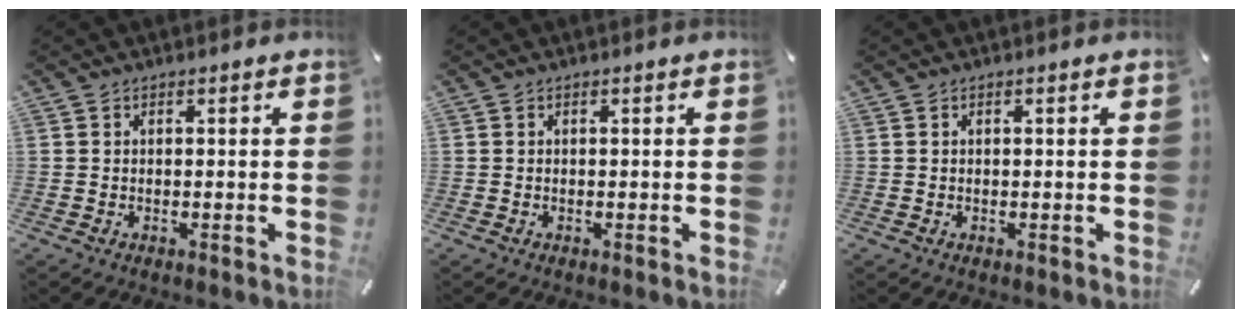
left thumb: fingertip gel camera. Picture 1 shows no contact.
{"total": 0.0}
{"total": 0.0}